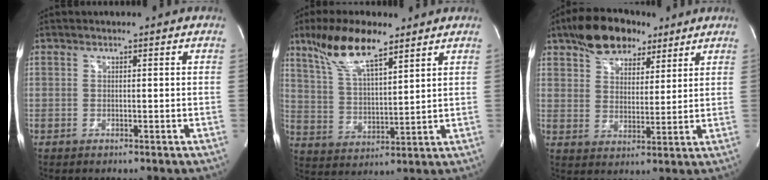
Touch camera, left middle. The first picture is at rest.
{"total": 11.4, "force": [7.9, 2.6, 7.8], "torque": [-0.157, 0.013, 0.153]}
{"total": 10.9, "force": [7.5, 5.7, 5.6], "torque": [-0.092, 0.021, 0.128]}